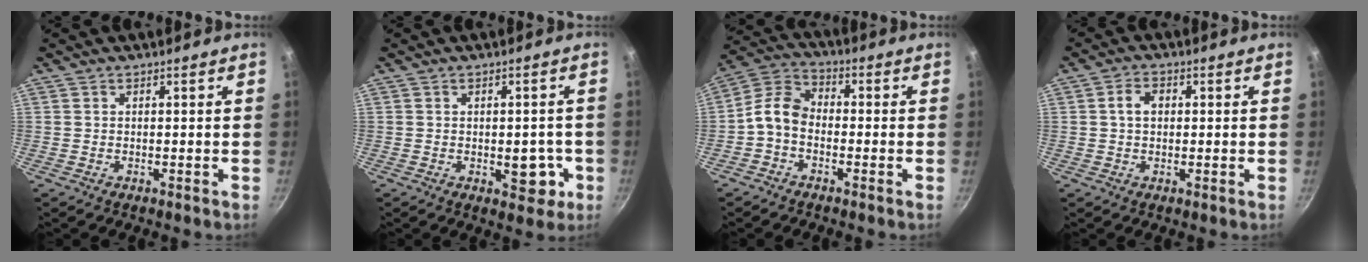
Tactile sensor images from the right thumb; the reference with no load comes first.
{"total": 5.9, "force": [-1.4, 3.5, 4.6], "torque": [-0.024, 0.004, -0.014]}
{"total": 7.0, "force": [-2.0, 4.9, 4.6], "torque": [-0.087, 0.037, -0.060]}
{"total": 3.5, "force": [0.4, 2.6, 2.4], "torque": [-0.028, 0.009, 0.004]}